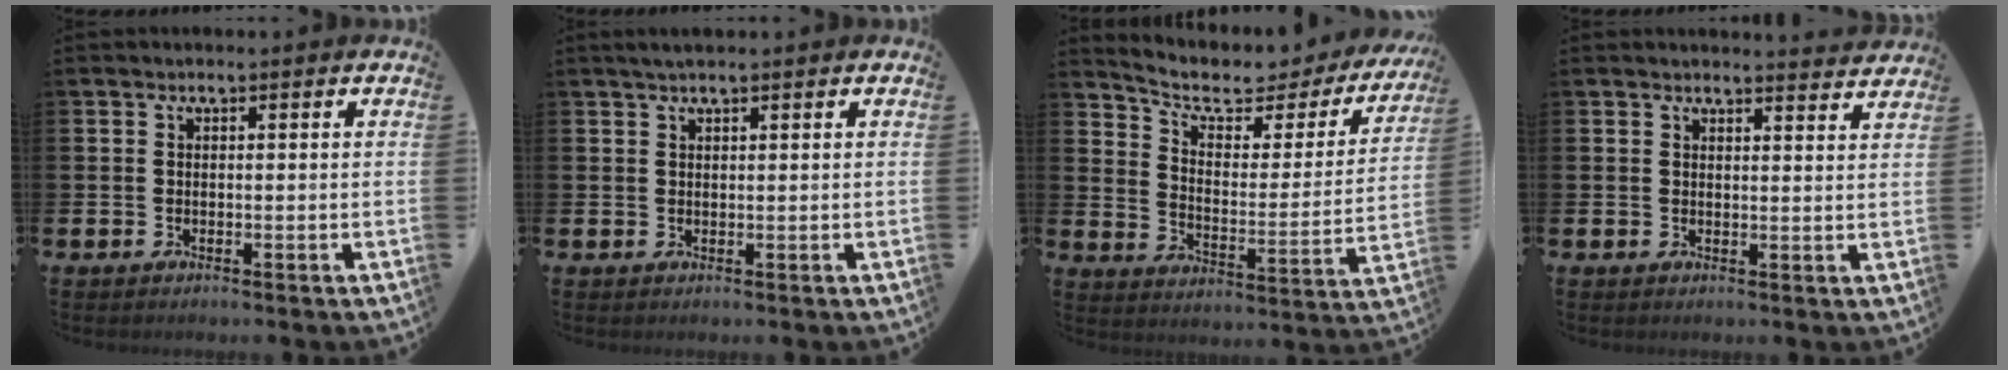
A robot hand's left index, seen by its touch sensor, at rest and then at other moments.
{"total": 1.4, "force": [1.2, 0.2, 0.8], "torque": [-0.009, 0.001, 0.019]}
{"total": 6.8, "force": [5.6, 2.6, 2.7], "torque": [-0.075, -0.042, 0.089]}
{"total": 2.8, "force": [2.8, 0.0, -0.1], "torque": [0.019, -0.026, 0.046]}